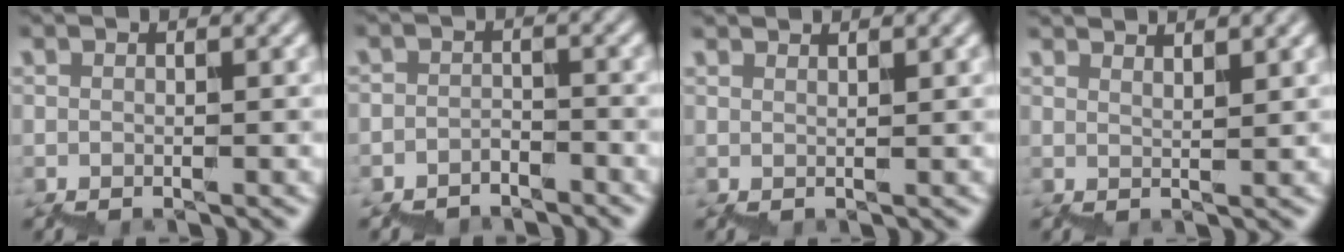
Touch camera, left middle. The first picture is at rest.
{"total": 1.6, "force": [-1.5, 0.5, -0.4], "torque": [-0.003, 0.004, -0.020]}
{"total": 0.8, "force": [0.8, 0.1, 0.1], "torque": [0.002, 0.000, 0.013]}
{"total": 2.9, "force": [2.3, 0.9, 1.6], "torque": [-0.002, 0.010, 0.033]}